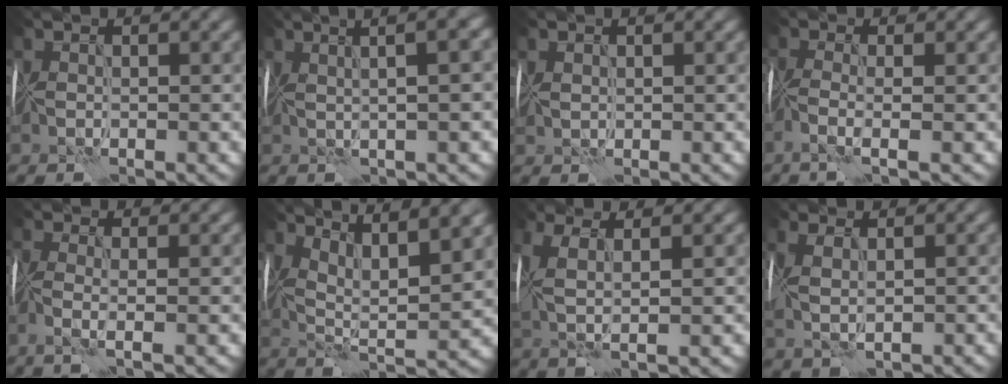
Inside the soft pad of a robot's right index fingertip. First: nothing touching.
{"total": 9.0, "force": [3.3, 3.3, 7.7], "torque": [-0.058, 0.054, 0.016]}
{"total": 1.2, "force": [0.7, 0.9, 0.3], "torque": [-0.009, 0.005, 0.016]}
{"total": 2.5, "force": [-1.4, 0.1, 2.1], "torque": [-0.051, -0.006, -0.042]}
{"total": 2.3, "force": [-1.0, 0.1, 2.0], "torque": [-0.048, -0.005, -0.031]}
{"total": 7.5, "force": [5.0, 1.5, 5.4], "torque": [-0.095, 0.005, 0.077]}
{"total": 5.3, "force": [1.0, 1.8, 4.9], "torque": [-0.120, 0.005, 0.013]}
{"total": 3.9, "force": [0.6, 2.0, 3.3], "torque": [-0.076, 0.008, 0.023]}